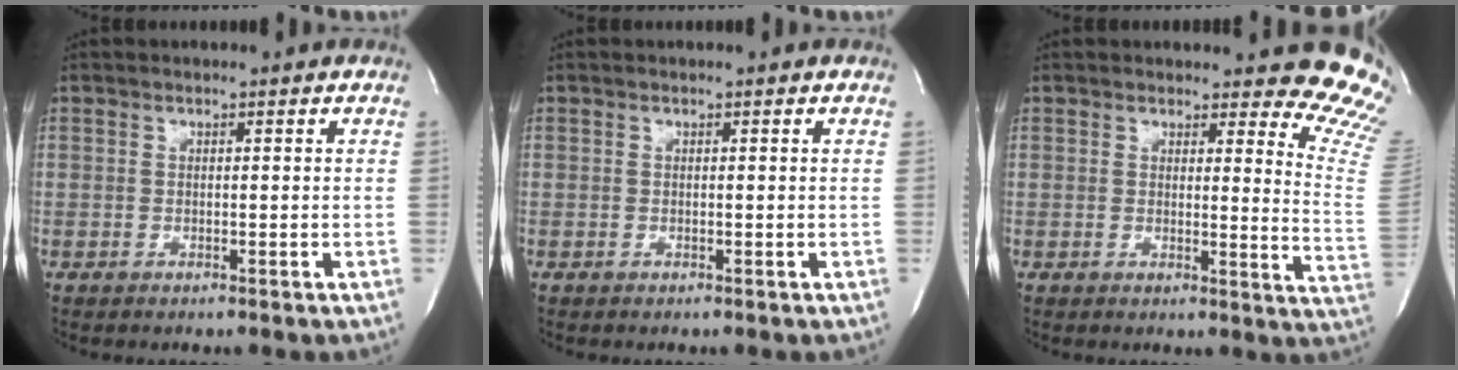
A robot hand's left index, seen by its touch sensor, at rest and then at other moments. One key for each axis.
{"total": 0.0}
{"total": 11.4, "fx": 10.5, "fy": 1.4, "fz": 4.3, "tx": -0.025, "ty": -0.106, "tz": 0.082}